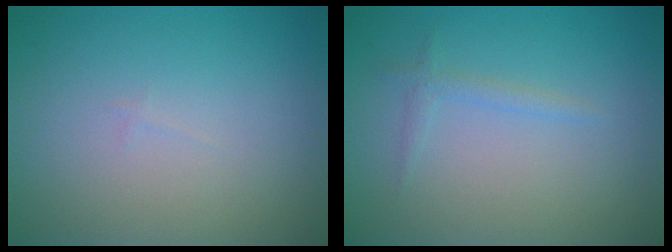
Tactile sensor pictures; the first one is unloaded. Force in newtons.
{"total": 1.0, "press": 1.0, "slide": 0.1}